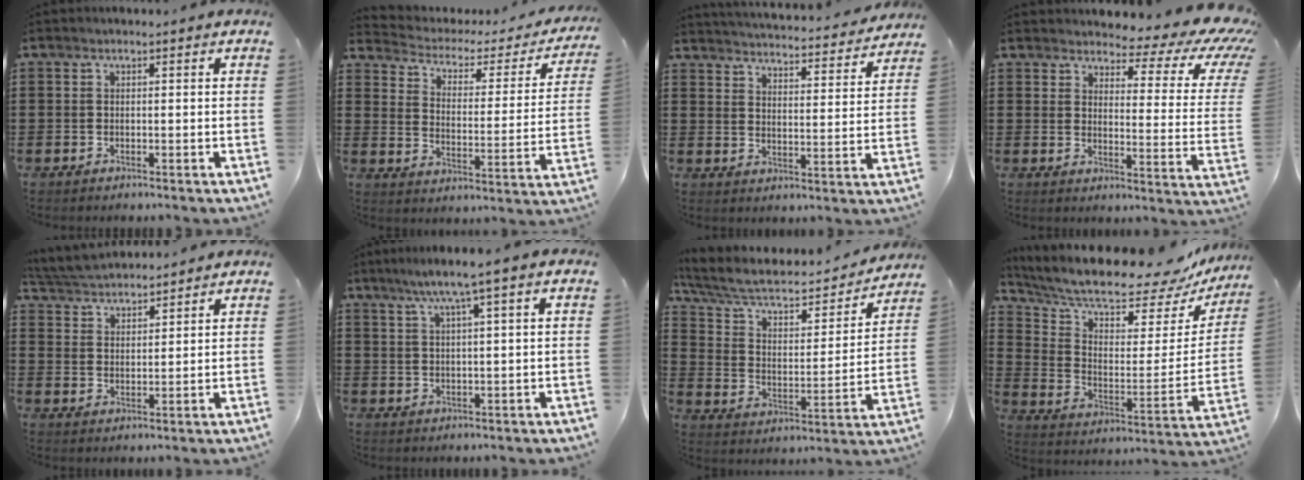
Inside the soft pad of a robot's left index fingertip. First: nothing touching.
{"total": 2.3, "force": [1.7, 1.3, 0.9], "torque": [-0.034, -0.018, 0.019]}
{"total": 3.6, "force": [3.6, -0.5, 0.2], "torque": [-0.025, -0.037, 0.055]}
{"total": 5.0, "force": [3.9, 1.2, 2.9], "torque": [-0.053, -0.037, 0.060]}
{"total": 4.6, "force": [4.6, 0.4, 0.4], "torque": [-0.025, -0.016, 0.085]}
{"total": 5.0, "force": [3.0, -0.5, 4.0], "torque": [-0.085, -0.002, 0.048]}
{"total": 7.5, "force": [6.0, 2.5, 3.7], "torque": [-0.098, -0.037, 0.098]}
{"total": 9.5, "force": [8.5, 1.5, 3.8], "torque": [-0.099, -0.072, 0.142]}